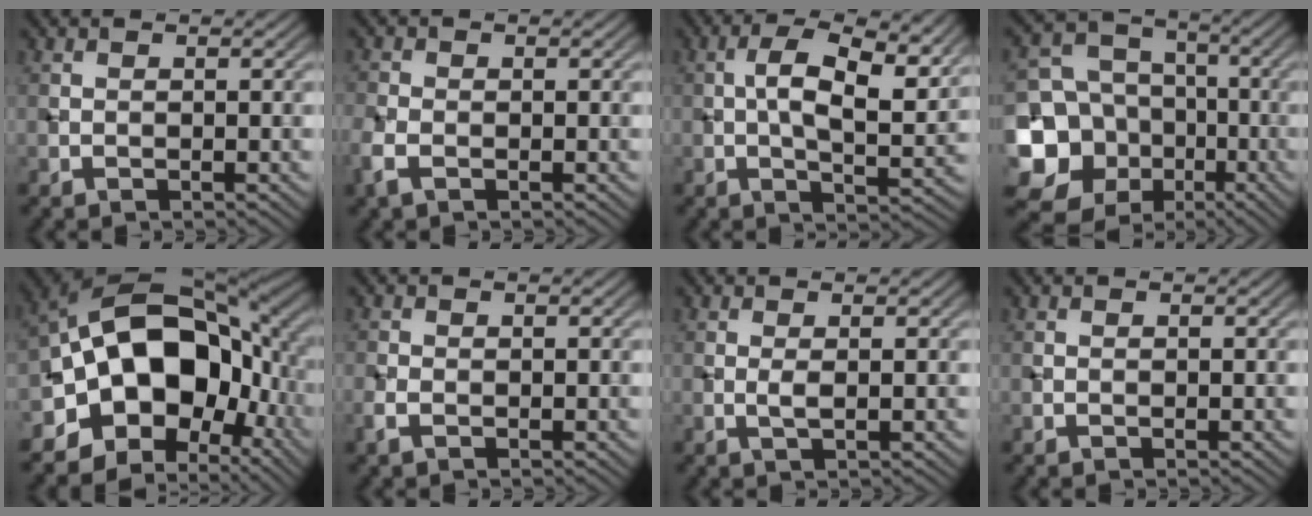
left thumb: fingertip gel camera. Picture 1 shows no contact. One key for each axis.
{"total": 2.8, "fx": -1.4, "fy": 1.7, "fz": 1.8, "tx": -0.052, "ty": -0.005, "tz": -0.034}
{"total": 9.4, "fx": 2.4, "fy": 4.0, "fz": 8.2, "tx": -0.148, "ty": -0.003, "tz": 0.041}
{"total": 15.6, "fx": -4.0, "fy": 13.8, "fz": 6.0, "tx": -0.189, "ty": -0.023, "tz": -0.079}
{"total": 16.6, "fx": -2.5, "fy": 11.8, "fz": 11.4, "tx": -0.183, "ty": -0.001, "tz": -0.048}
{"total": 1.6, "fx": -0.8, "fy": 1.0, "fz": 1.0, "tx": -0.029, "ty": -0.003, "tz": -0.018}
{"total": 1.2, "fx": 0.2, "fy": 0.2, "fz": 1.2, "tx": -0.027, "ty": 0.002, "tz": 0.003}
{"total": 0.0}